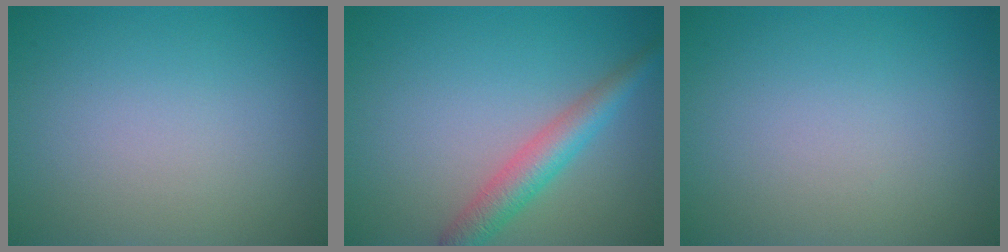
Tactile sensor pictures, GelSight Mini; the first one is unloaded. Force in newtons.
{"total": 3.6, "press": 3.6, "slide": 0.1}
{"total": 0.0}